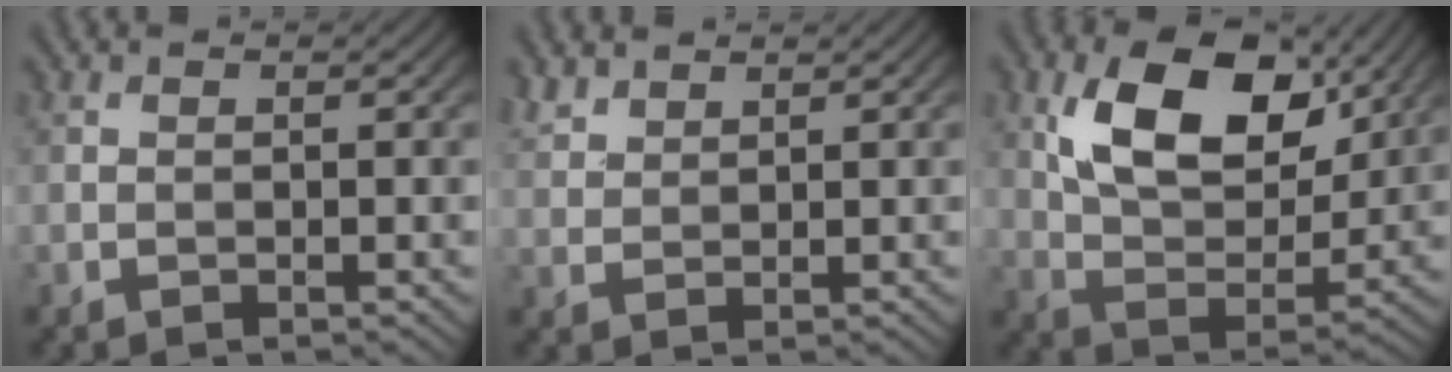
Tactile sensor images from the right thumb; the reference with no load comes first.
{"total": 2.8, "force": [2.4, 1.2, 1.0], "torque": [-0.026, 0.006, 0.057]}
{"total": 13.3, "force": [5.6, 7.7, 9.4], "torque": [-0.173, -0.001, 0.101]}